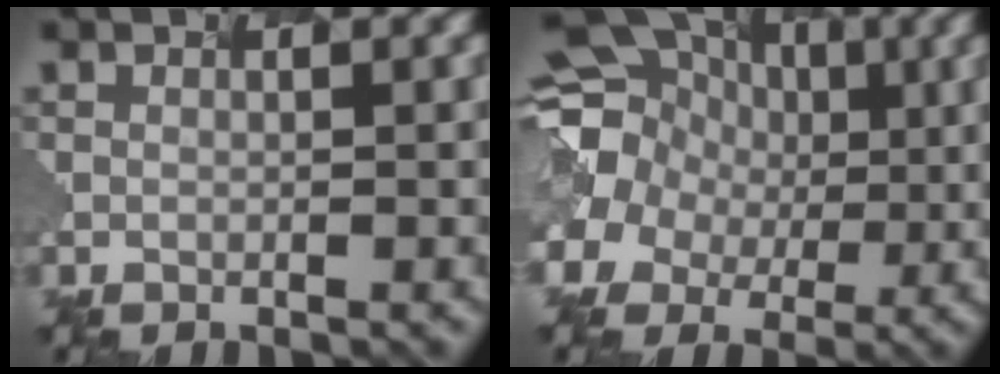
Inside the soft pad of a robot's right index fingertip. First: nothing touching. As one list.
[{"total": 14.9, "force": [2.7, 13.6, 5.4], "torque": [-0.154, 0.025, 0.020]}]